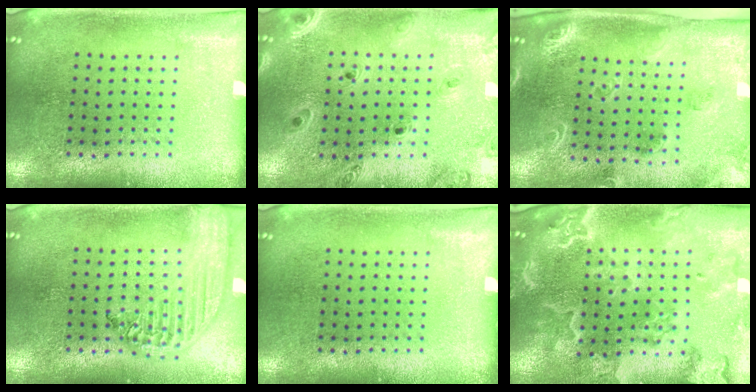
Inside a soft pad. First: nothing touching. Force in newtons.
{"total": 1.3, "press": 1.3, "slide": 0.1}
{"total": 1.7, "press": 1.7, "slide": 0.3}
{"total": 2.3, "press": 1.9, "slide": 1.2}
{"total": 0.0}
{"total": 3.8, "press": 3.3, "slide": 2.0}